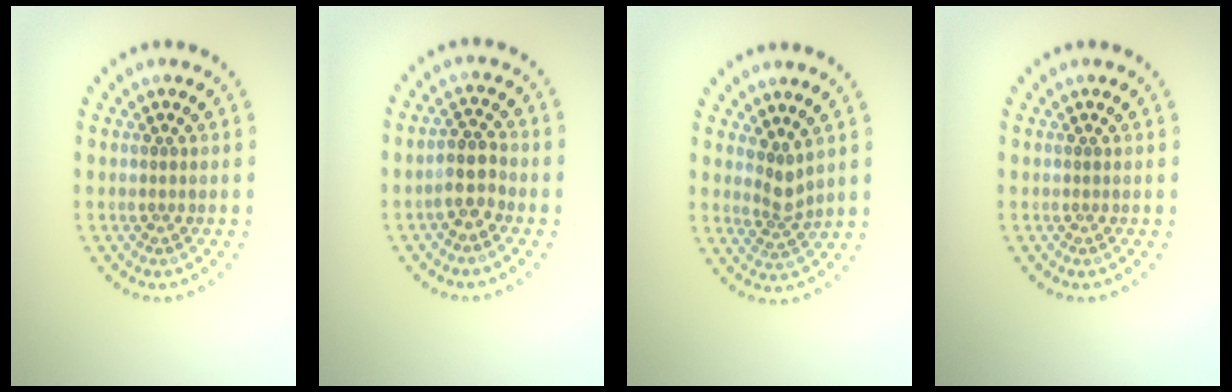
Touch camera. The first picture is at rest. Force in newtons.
{"total": 2.5, "press": 2.2, "slide": 1.2}
{"total": 2.1, "press": 1.4, "slide": 1.5}
{"total": 0.0}